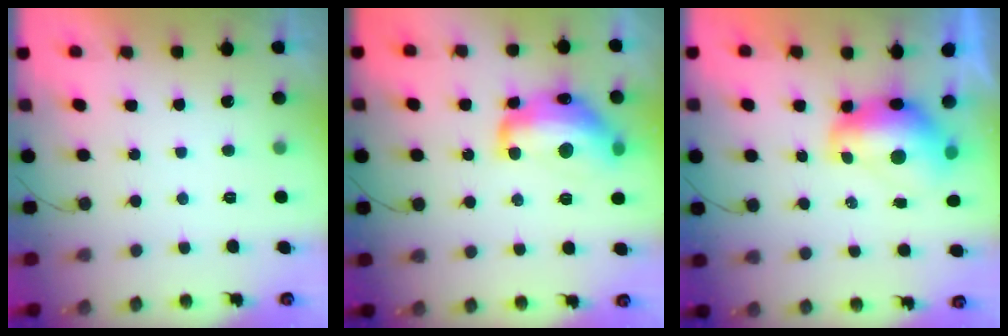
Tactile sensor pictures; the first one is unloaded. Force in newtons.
{"total": 16.1, "press": 16.0, "slide": 1.1}
{"total": 9.8, "press": 9.7, "slide": 0.9}